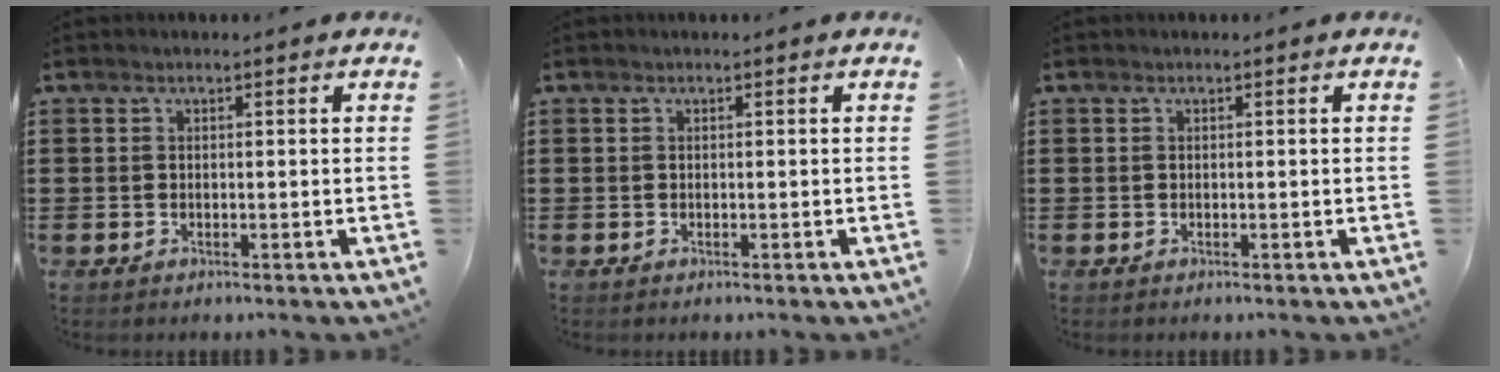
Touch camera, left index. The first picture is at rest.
{"total": 0.0}
{"total": 0.0}